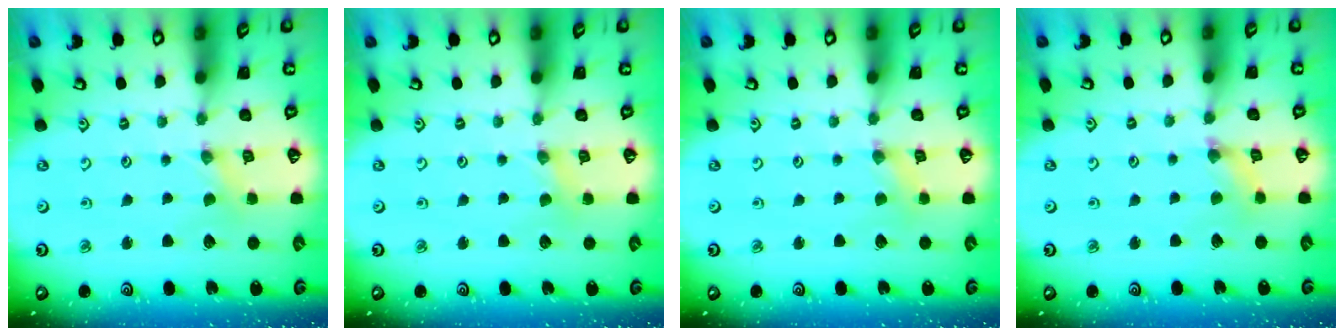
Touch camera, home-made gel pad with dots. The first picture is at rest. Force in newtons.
{"total": 1.1, "press": 1.1, "slide": 0.2}
{"total": 1.0, "press": 1.0, "slide": 0.1}
{"total": 2.4, "press": 2.4, "slide": 0.2}